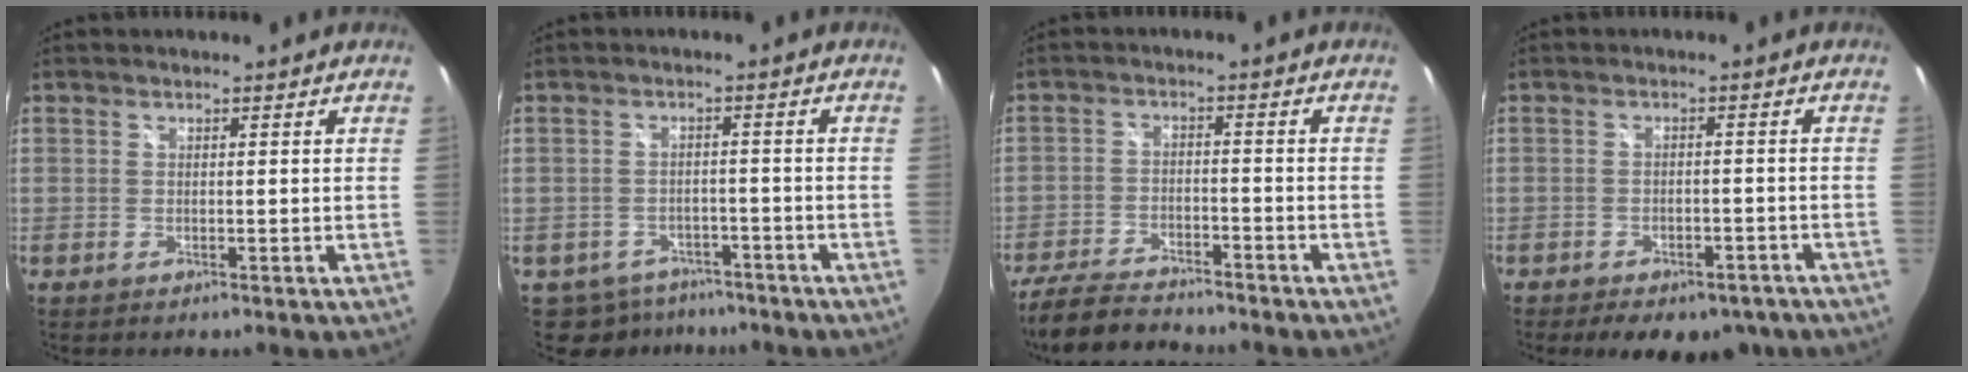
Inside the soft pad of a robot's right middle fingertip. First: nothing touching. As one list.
[{"total": 7.0, "force": [-5.3, 4.3, 1.6], "torque": [-0.040, 0.004, -0.068]}, {"total": 11.6, "force": [-10.2, 2.8, 4.7], "torque": [-0.125, -0.016, -0.174]}, {"total": 11.5, "force": [-8.4, 5.6, 5.4], "torque": [-0.109, -0.005, -0.098]}]